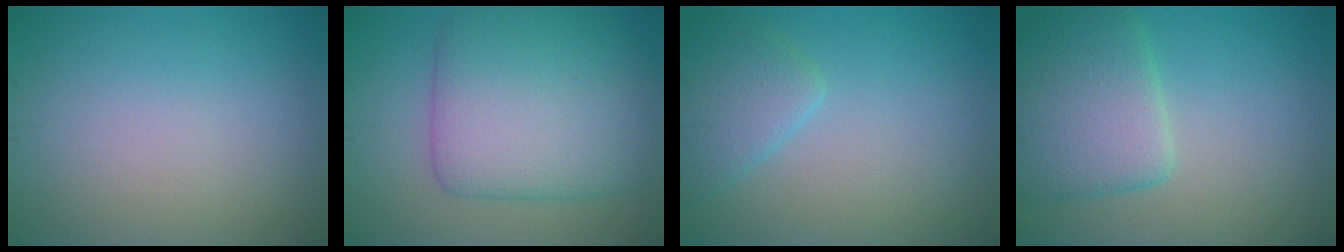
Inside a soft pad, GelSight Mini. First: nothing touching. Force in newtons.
{"total": 9.3, "press": 9.3, "slide": 0.1}
{"total": 3.0, "press": 3.0, "slide": 0.2}
{"total": 6.1, "press": 6.1, "slide": 0.4}